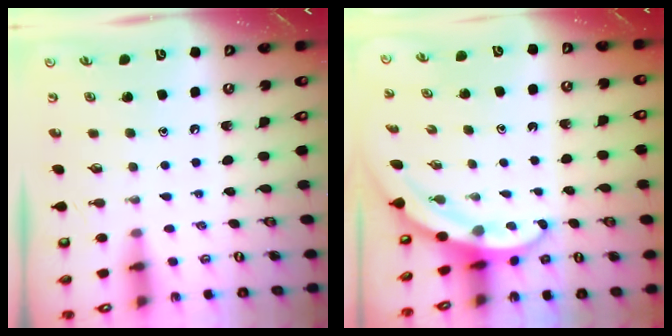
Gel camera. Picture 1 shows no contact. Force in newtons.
{"total": 3.4, "press": 3.4, "slide": 0.1}